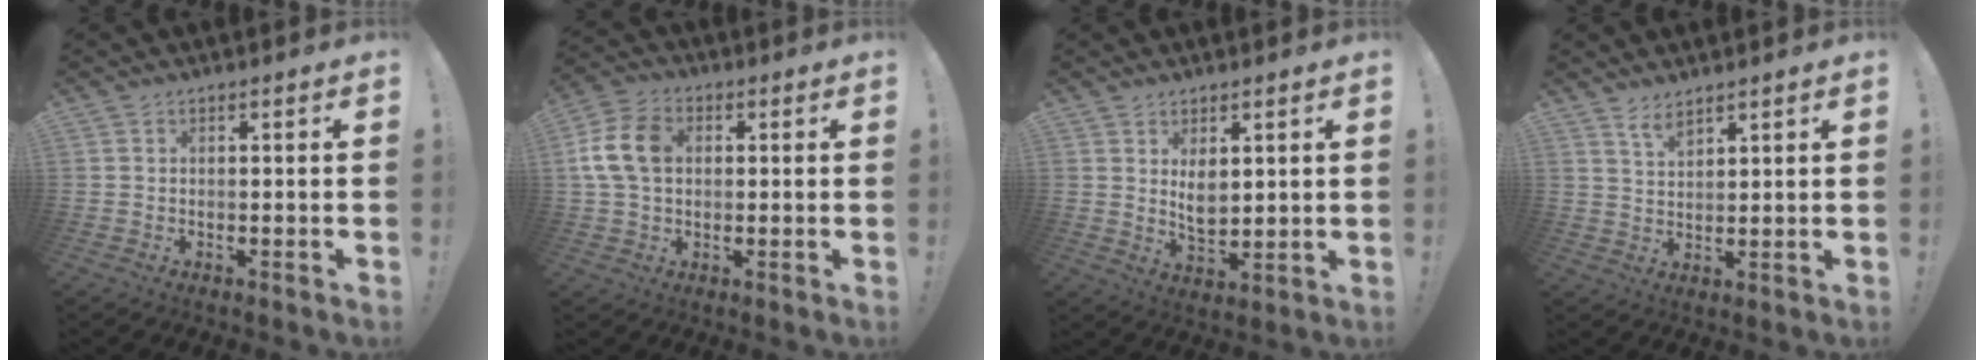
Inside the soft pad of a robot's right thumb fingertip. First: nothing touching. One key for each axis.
{"total": 12.5, "fx": 1.9, "fy": 8.9, "fz": 8.6, "tx": -0.168, "ty": 0.011, "tz": 0.040}
{"total": 5.9, "fx": 2.5, "fy": 3.6, "fz": 4.0, "tx": -0.069, "ty": -0.014, "tz": 0.043}
{"total": 4.7, "fx": 3.7, "fy": 1.5, "fz": 2.4, "tx": -0.043, "ty": -0.022, "tz": 0.066}